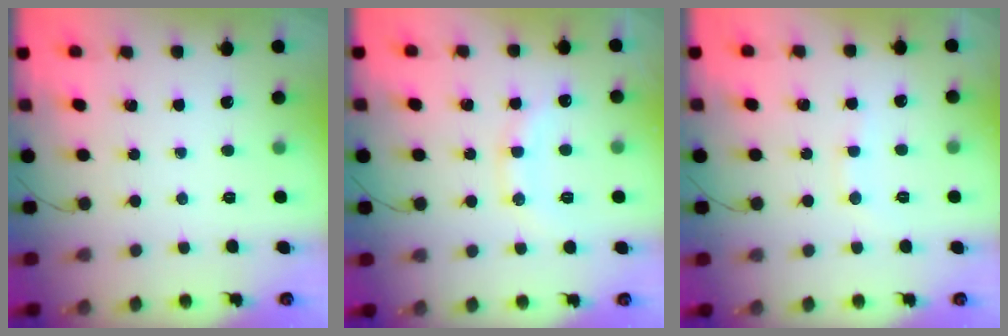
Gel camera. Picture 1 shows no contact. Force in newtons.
{"total": 12.1, "press": 12.1, "slide": 0.9}
{"total": 5.5, "press": 5.4, "slide": 1.3}